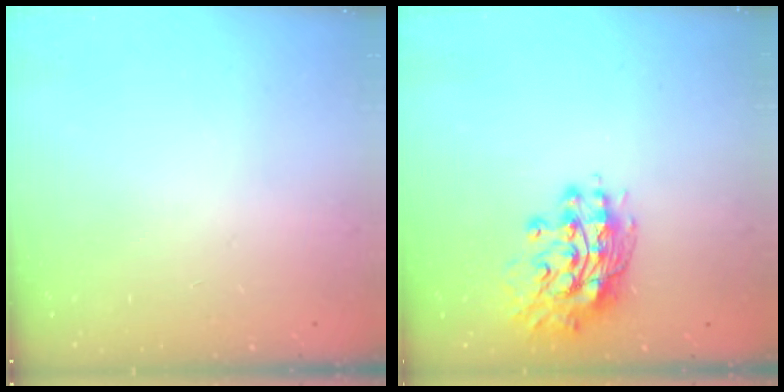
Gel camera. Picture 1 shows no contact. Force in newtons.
{"total": 13.6, "press": 13.5, "slide": 1.1}